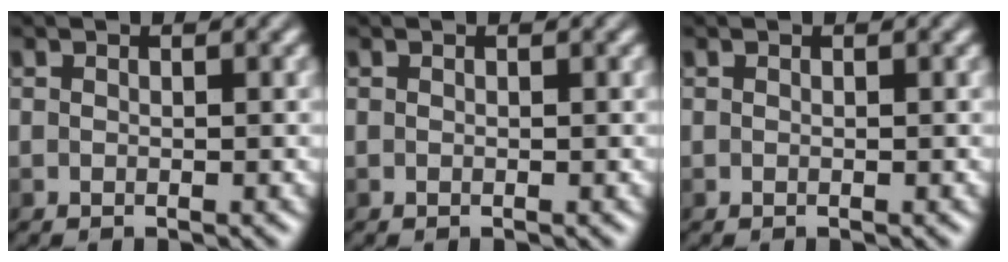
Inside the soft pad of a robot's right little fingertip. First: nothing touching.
{"total": 0.0}
{"total": 0.0}